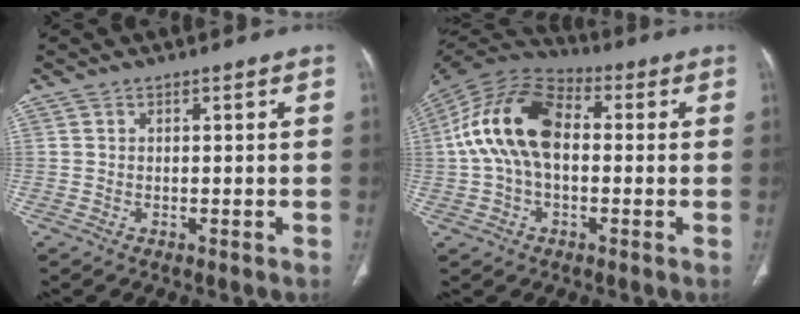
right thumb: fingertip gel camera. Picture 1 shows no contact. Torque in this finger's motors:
{"motor_torque": [2.04, 2.96, 2.08, -0.63, 0.24]}